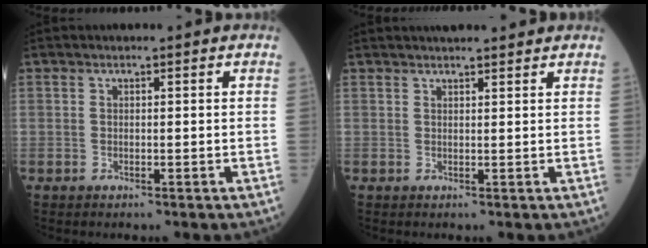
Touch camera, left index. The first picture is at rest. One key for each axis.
{"total": 5.0, "fx": 4.6, "fy": 0.6, "fz": 1.9, "tx": -0.023, "ty": 0.025, "tz": 0.060}